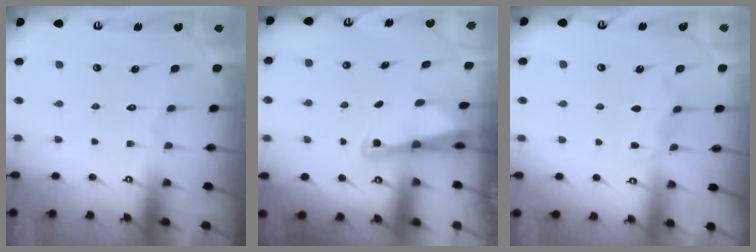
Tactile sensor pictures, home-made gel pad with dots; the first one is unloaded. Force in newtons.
{"total": 2.4, "press": 2.4, "slide": 0.3}
{"total": 5.5, "press": 5.5, "slide": 0.5}